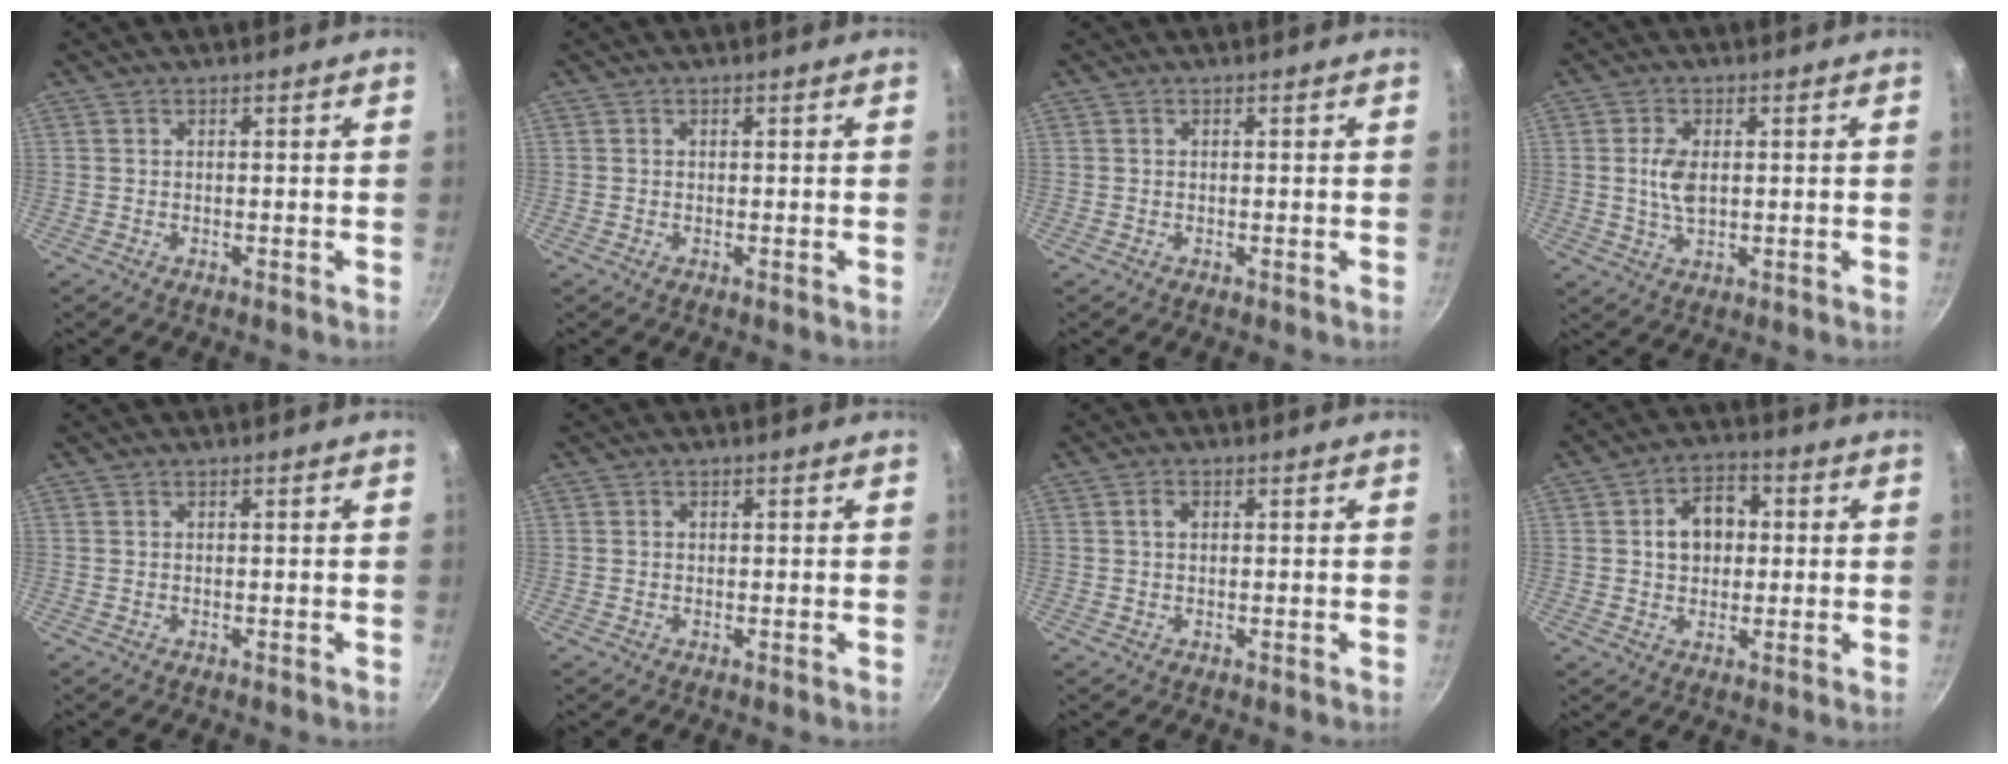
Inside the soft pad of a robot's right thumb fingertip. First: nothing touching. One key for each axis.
{"total": 0.0}
{"total": 0.0}
{"total": 5.2, "fx": 0.6, "fy": 3.0, "fz": 4.2, "tx": -0.081, "ty": -0.004, "tz": 0.010}
{"total": 0.0}
{"total": 0.5, "fx": 0.1, "fy": 0.5, "fz": 0.2, "tx": -0.001, "ty": 0.003, "tz": 0.001}
{"total": 1.7, "fx": 0.5, "fy": 1.2, "fz": 1.2, "tx": -0.017, "ty": 0.004, "tz": 0.006}
{"total": 8.6, "fx": 1.1, "fy": 6.5, "fz": 5.4, "tx": -0.048, "ty": 0.014, "tz": 0.010}